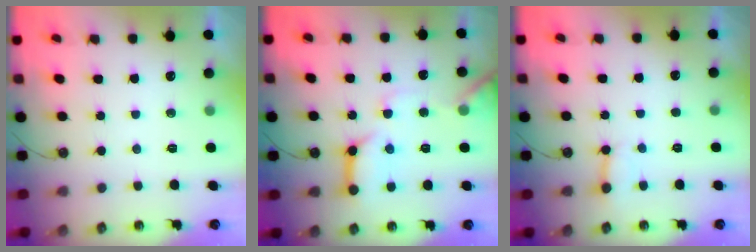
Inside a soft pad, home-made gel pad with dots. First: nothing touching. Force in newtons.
{"total": 13.0, "press": 12.9, "slide": 1.7}
{"total": 3.8, "press": 3.7, "slide": 0.7}